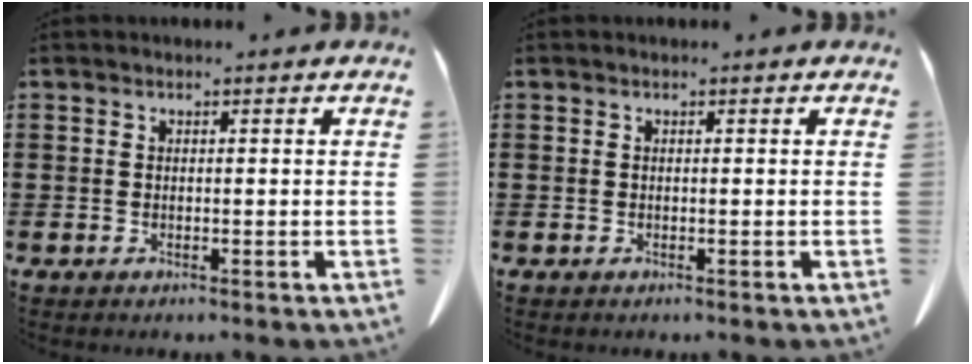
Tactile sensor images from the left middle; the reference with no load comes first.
{"total": 0.0}